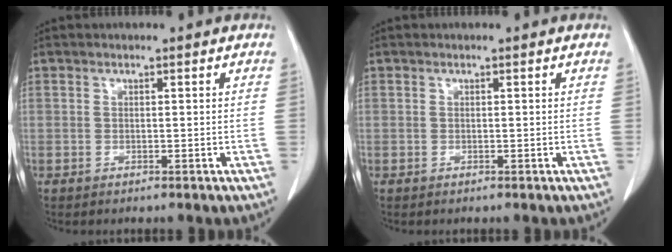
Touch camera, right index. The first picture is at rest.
{"total": 0.0}